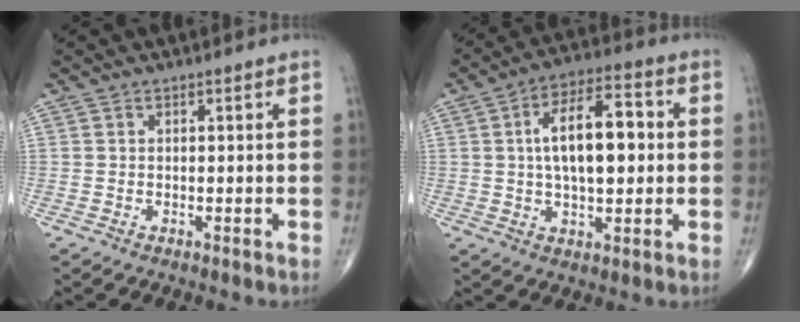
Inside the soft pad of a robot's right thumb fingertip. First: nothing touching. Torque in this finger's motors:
{"motor_torque": [1.38, 3.63, 1.25, 0.43, 0.12]}